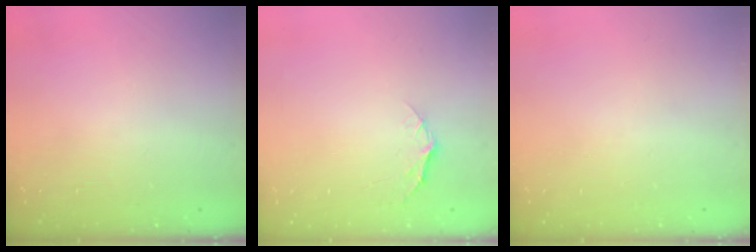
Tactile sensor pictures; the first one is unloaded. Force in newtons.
{"total": 5.0, "press": 5.0, "slide": 0.6}
{"total": 0.0}